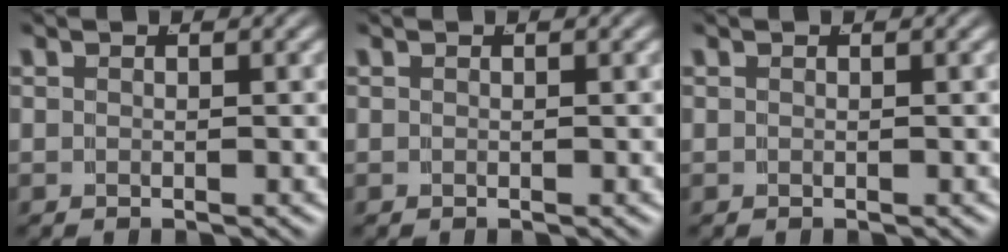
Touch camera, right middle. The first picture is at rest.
{"total": 0.0}
{"total": 0.0}